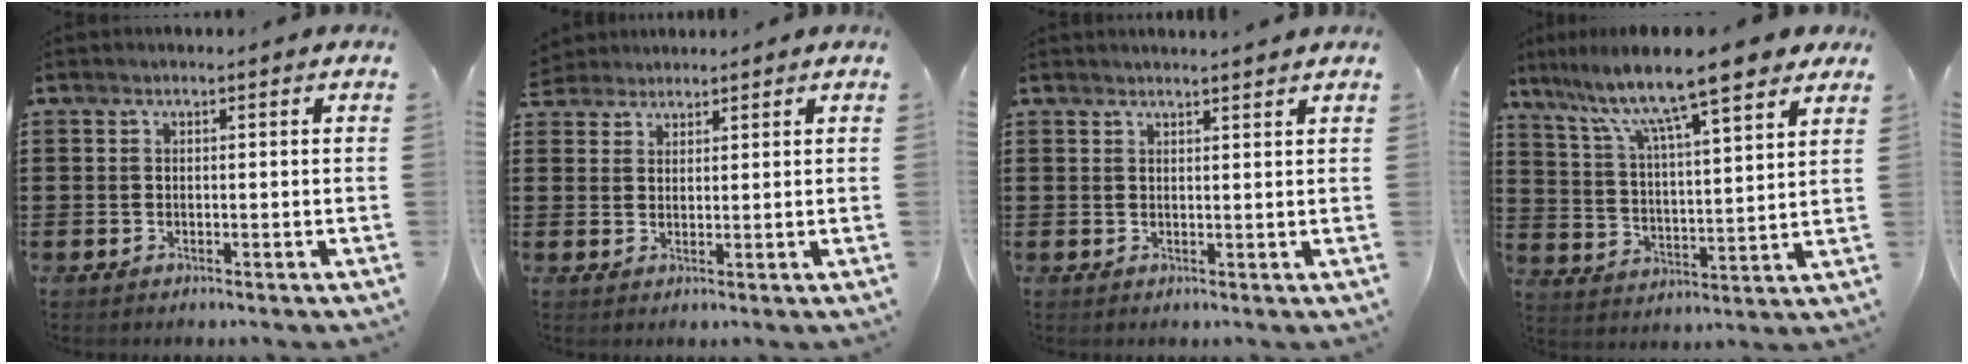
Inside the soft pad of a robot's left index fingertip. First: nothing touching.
{"total": 2.3, "force": [2.0, 1.1, -0.2], "torque": [-0.004, 0.006, 0.039]}
{"total": 1.7, "force": [1.6, -0.2, 0.4], "torque": [-0.009, 0.000, 0.031]}
{"total": 10.8, "force": [8.8, 1.1, 6.3], "torque": [-0.146, -0.048, 0.141]}